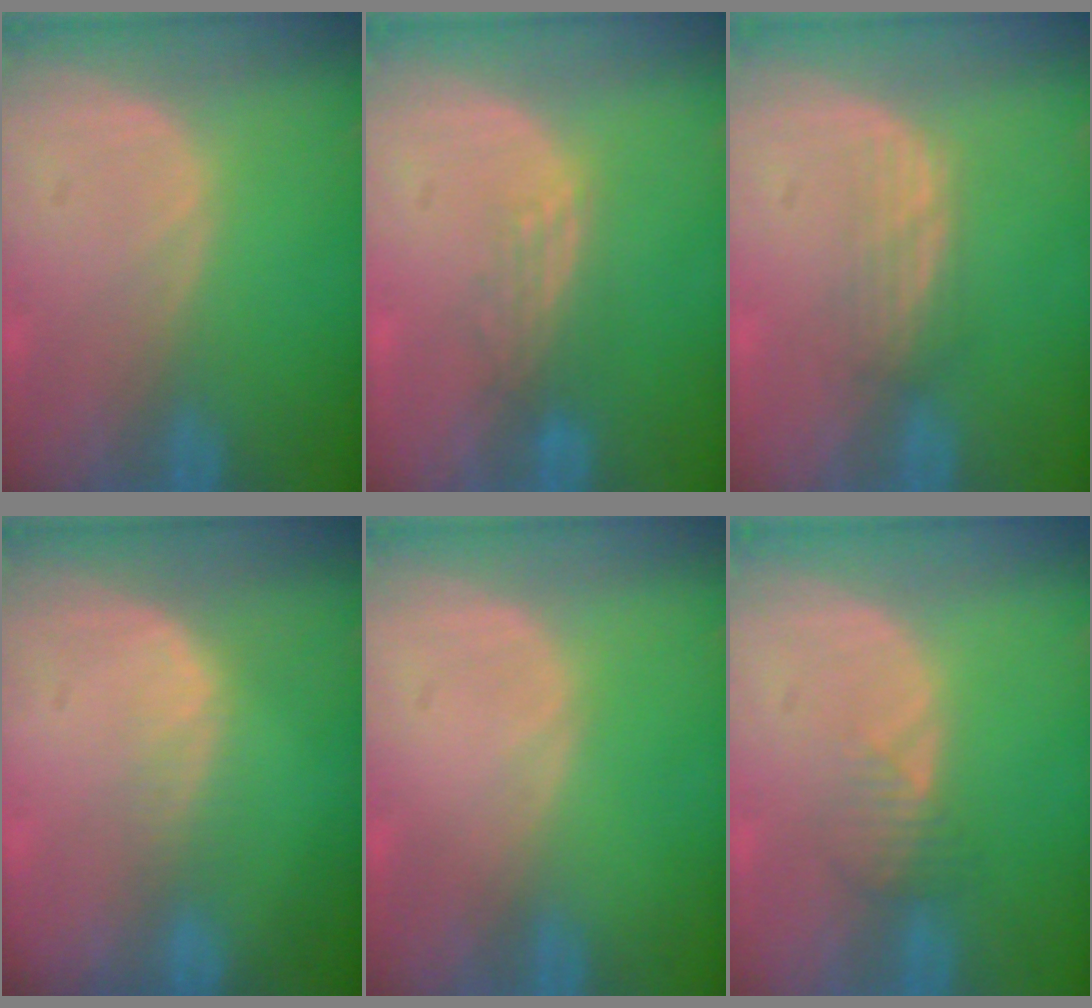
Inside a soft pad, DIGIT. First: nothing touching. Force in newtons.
{"total": 2.9, "press": 2.4, "slide": 1.6}
{"total": 2.4, "press": 2.3, "slide": 0.6}
{"total": 2.3, "press": 1.6, "slide": 1.6}
{"total": 0.0}
{"total": 2.1, "press": 2.1, "slide": 0.2}